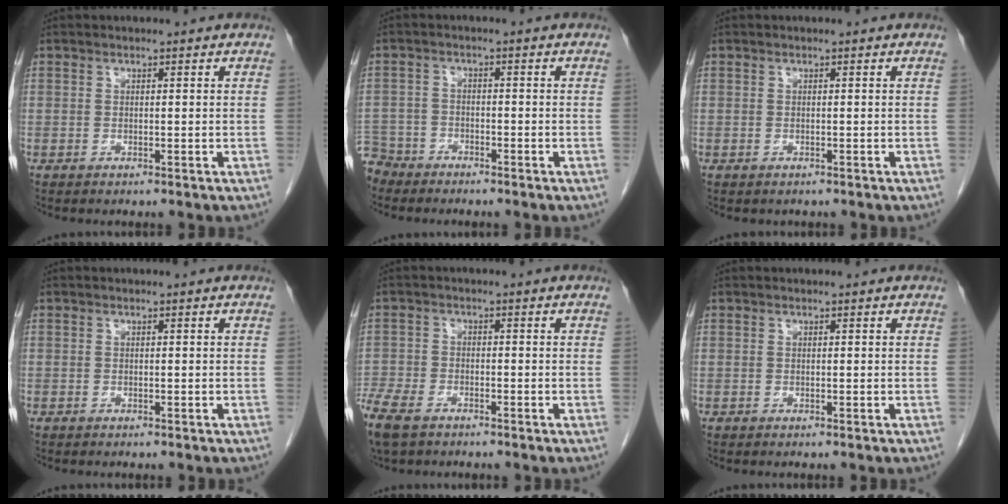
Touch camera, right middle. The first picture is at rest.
{"total": 5.6, "force": [-5.0, 2.5, -0.4], "torque": [0.010, -0.005, -0.100]}
{"total": 0.0}
{"total": 0.0}
{"total": 9.4, "force": [-6.7, 4.5, 4.9], "torque": [-0.124, -0.013, -0.121]}
{"total": 0.0}